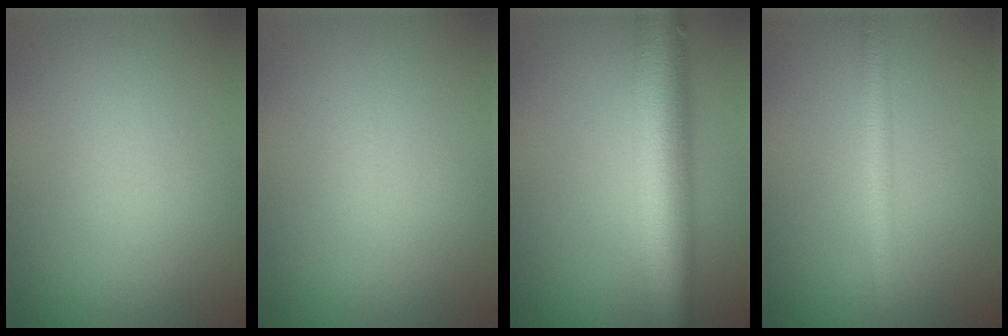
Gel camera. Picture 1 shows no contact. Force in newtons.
{"total": 0.0}
{"total": 10.0, "press": 10.0, "slide": 0.4}
{"total": 2.5, "press": 2.5, "slide": 0.1}